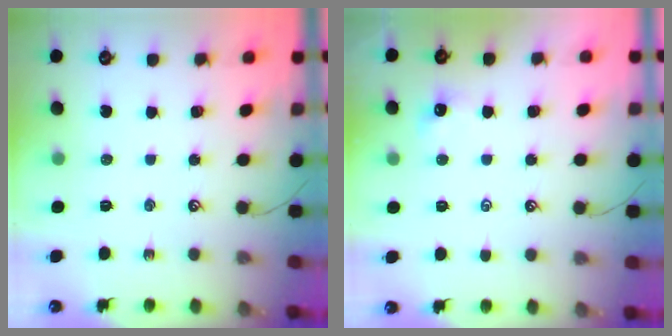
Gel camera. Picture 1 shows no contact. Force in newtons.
{"total": 1.2, "press": 1.1, "slide": 0.4}